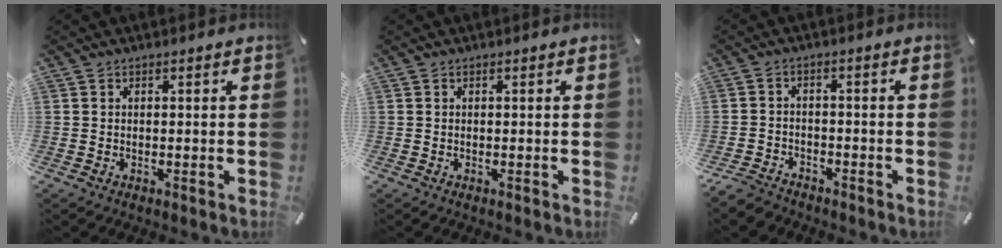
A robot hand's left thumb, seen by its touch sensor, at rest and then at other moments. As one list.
[{"total": 0.0}, {"total": 4.2, "force": [-3.7, 1.8, 0.7], "torque": [-0.024, 0.018, -0.076]}]